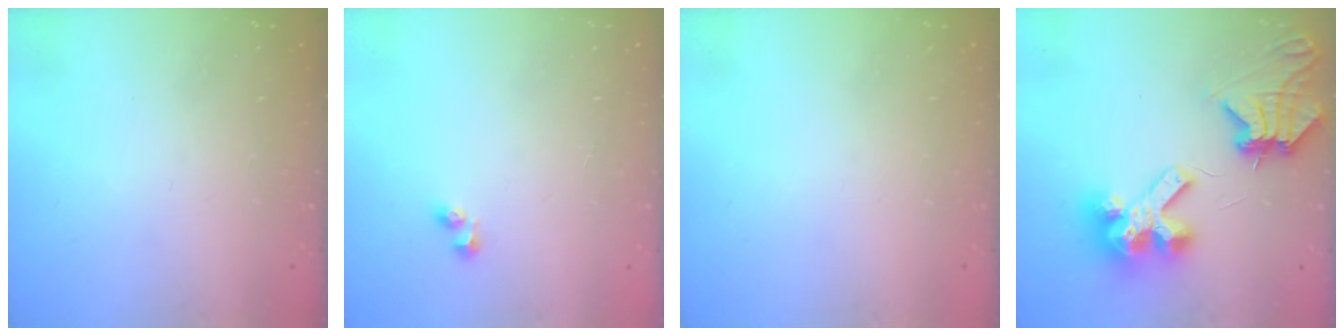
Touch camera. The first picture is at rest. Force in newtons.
{"total": 3.0, "press": 2.7, "slide": 1.3}
{"total": 0.0}
{"total": 12.5, "press": 12.4, "slide": 1.5}